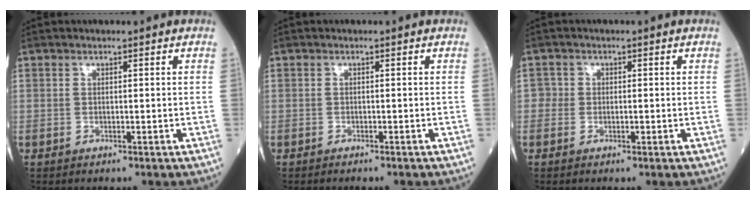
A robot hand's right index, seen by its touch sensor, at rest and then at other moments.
{"total": 1.0, "force": [-0.9, 0.1, 0.4], "torque": [-0.006, -0.002, -0.012]}
{"total": 1.6, "force": [-0.2, 1.4, 0.6], "torque": [-0.001, 0.004, -0.007]}